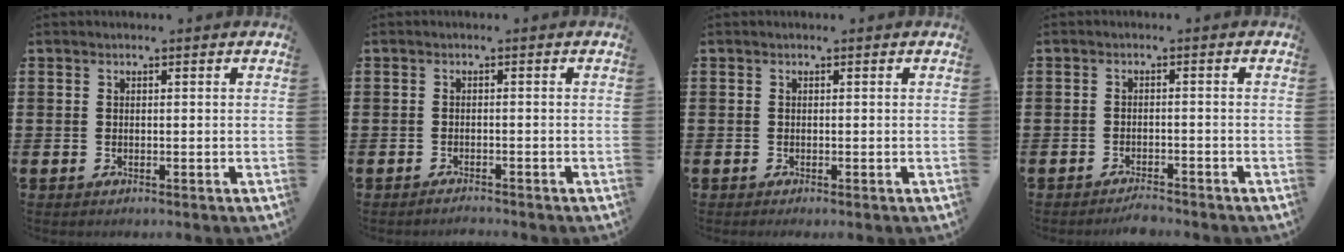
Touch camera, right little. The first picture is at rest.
{"total": 1.0, "force": [-1.0, 0.0, 0.2], "torque": [-0.006, -0.002, -0.020]}
{"total": 0.0}
{"total": 1.7, "force": [-1.7, 0.1, 0.3], "torque": [-0.010, 0.004, -0.034]}